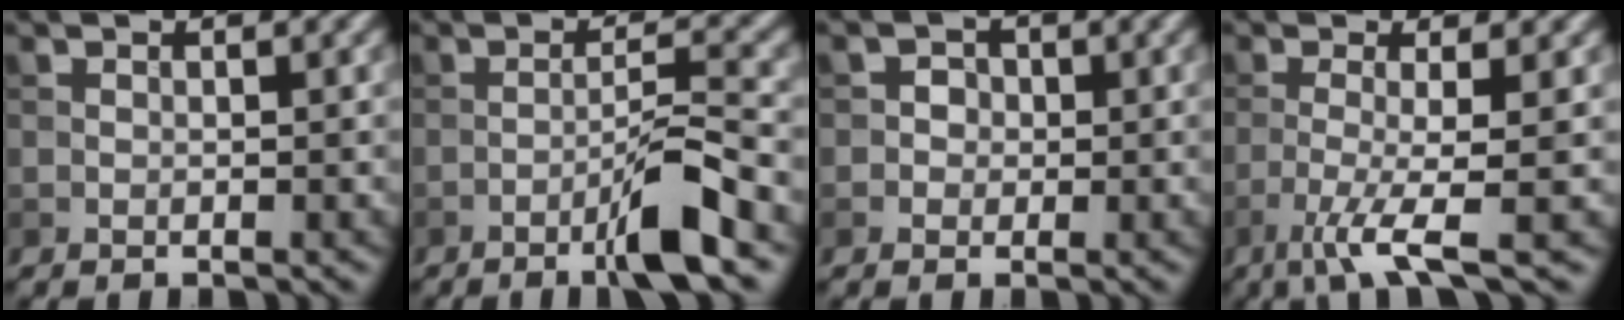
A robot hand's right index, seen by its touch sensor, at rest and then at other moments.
{"total": 4.7, "force": [-2.5, 0.3, 4.0], "torque": [-0.063, 0.012, -0.052]}
{"total": 1.6, "force": [0.0, 1.5, 0.5], "torque": [0.013, 0.004, -0.011]}
{"total": 4.7, "force": [-1.9, 0.7, 4.2], "torque": [-0.075, -0.005, -0.045]}